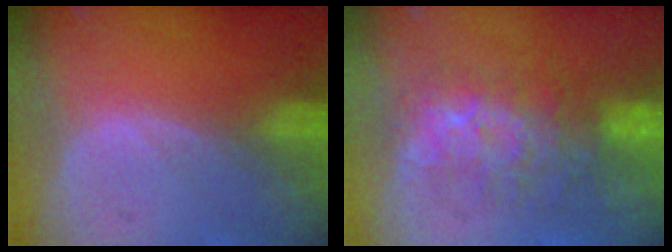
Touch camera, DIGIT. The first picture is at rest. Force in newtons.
{"total": 7.9, "press": 7.7, "slide": 1.6}